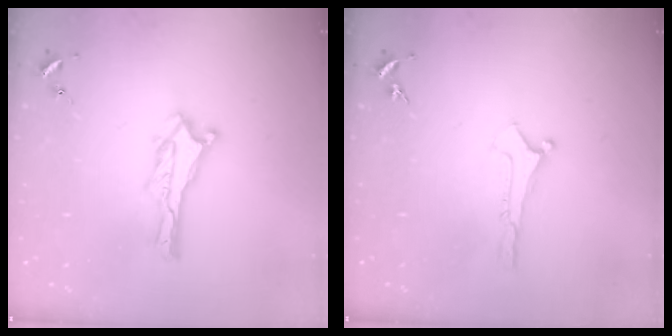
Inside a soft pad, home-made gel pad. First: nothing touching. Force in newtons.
{"total": 0.0}